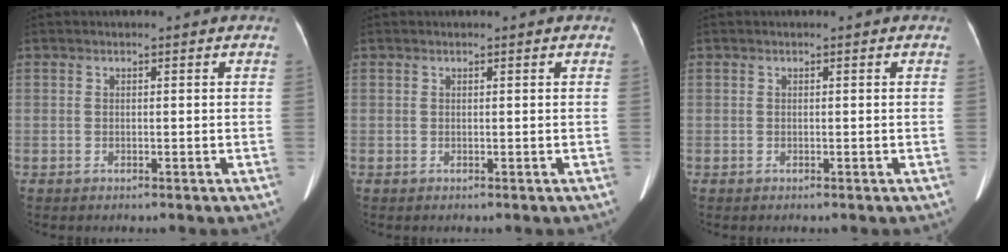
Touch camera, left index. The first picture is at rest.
{"total": 0.0}
{"total": 0.0}